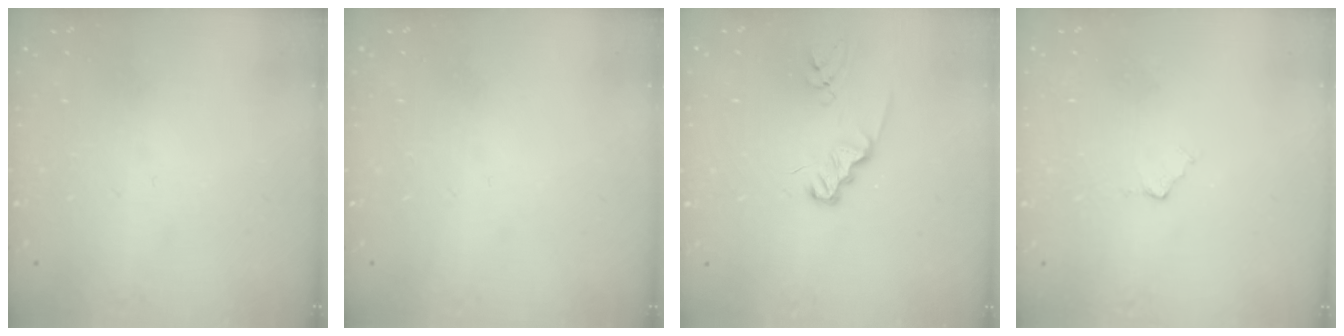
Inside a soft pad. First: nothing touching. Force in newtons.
{"total": 0.0}
{"total": 2.7, "press": 2.7, "slide": 0.4}
{"total": 2.9, "press": 2.9, "slide": 0.5}